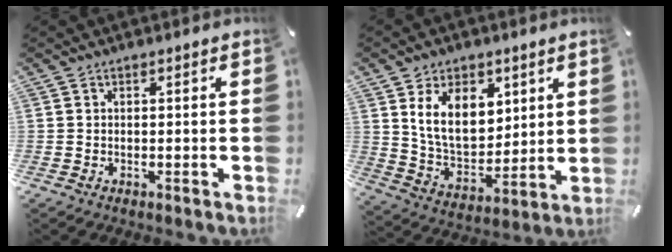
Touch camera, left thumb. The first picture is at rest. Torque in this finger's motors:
{"motor_torque": [1.42, 1.38, 1.47, -1.30, 0.25]}